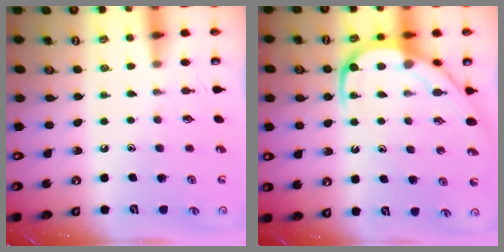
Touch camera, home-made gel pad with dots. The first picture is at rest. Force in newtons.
{"total": 10.9, "press": 10.9, "slide": 1.2}